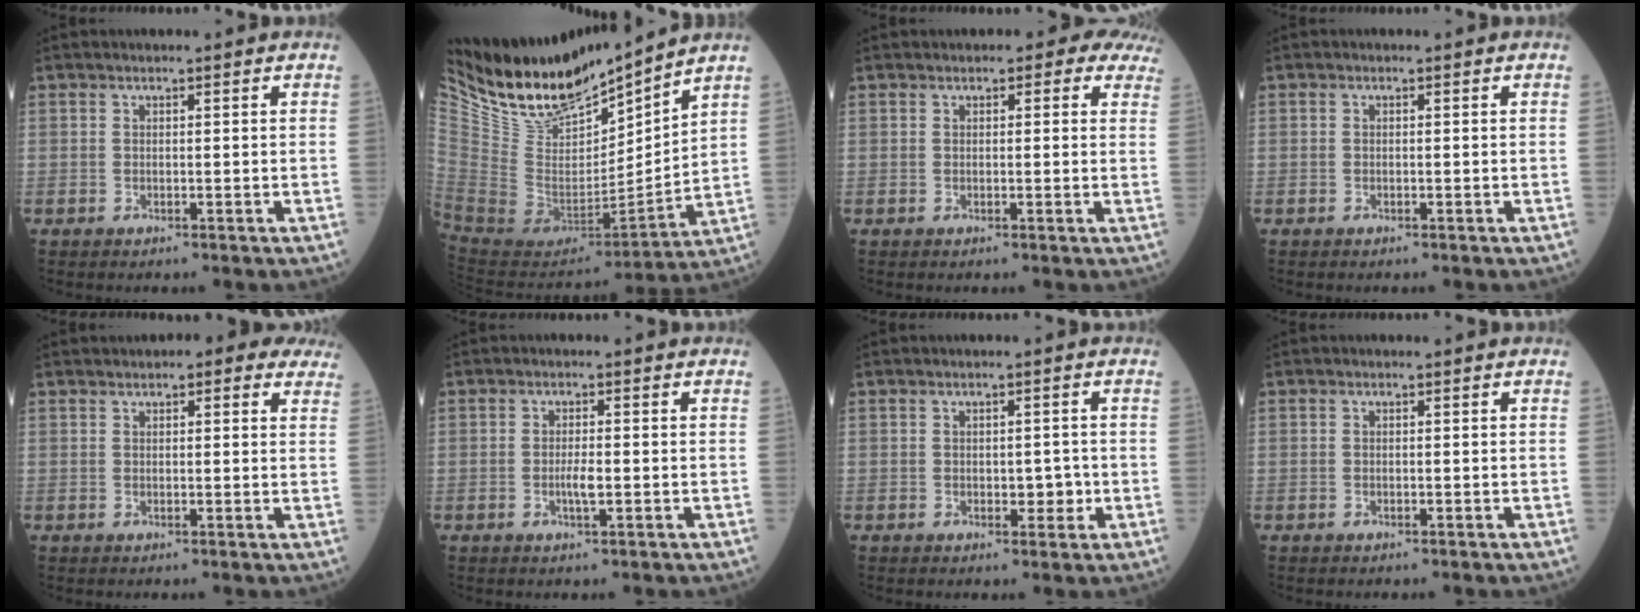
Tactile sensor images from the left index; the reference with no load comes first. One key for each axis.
{"total": 15.0, "fx": 14.4, "fy": 2.2, "fz": 3.6, "tx": -0.087, "ty": -0.021, "tz": 0.287}
{"total": 5.4, "fx": 4.5, "fy": 2.2, "fz": 2.1, "tx": 0.000, "ty": 0.003, "tz": 0.035}
{"total": 0.0}
{"total": 6.2, "fx": 4.9, "fy": 2.2, "fz": 3.1, "tx": -0.021, "ty": 0.016, "tz": 0.047}
{"total": 2.1, "fx": -0.7, "fy": 0.2, "fz": 1.9, "tx": -0.037, "ty": -0.004, "tz": -0.014}
{"total": 2.4, "fx": -0.5, "fy": 1.4, "fz": 1.9, "tx": -0.020, "ty": -0.002, "tz": -0.006}
{"total": 0.0}